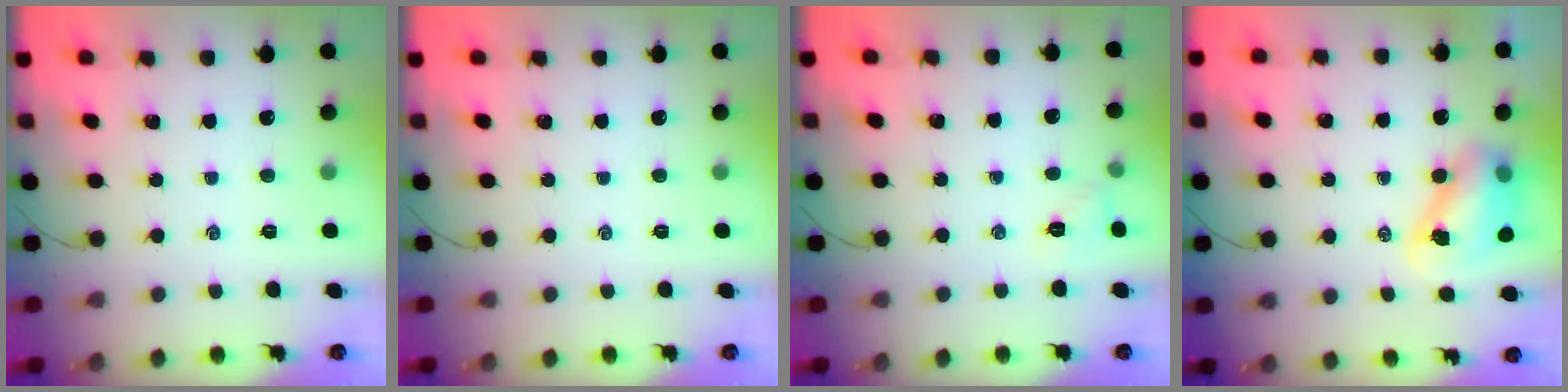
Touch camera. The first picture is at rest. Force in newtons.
{"total": 0.0}
{"total": 5.2, "press": 5.0, "slide": 1.5}
{"total": 8.6, "press": 8.3, "slide": 1.9}